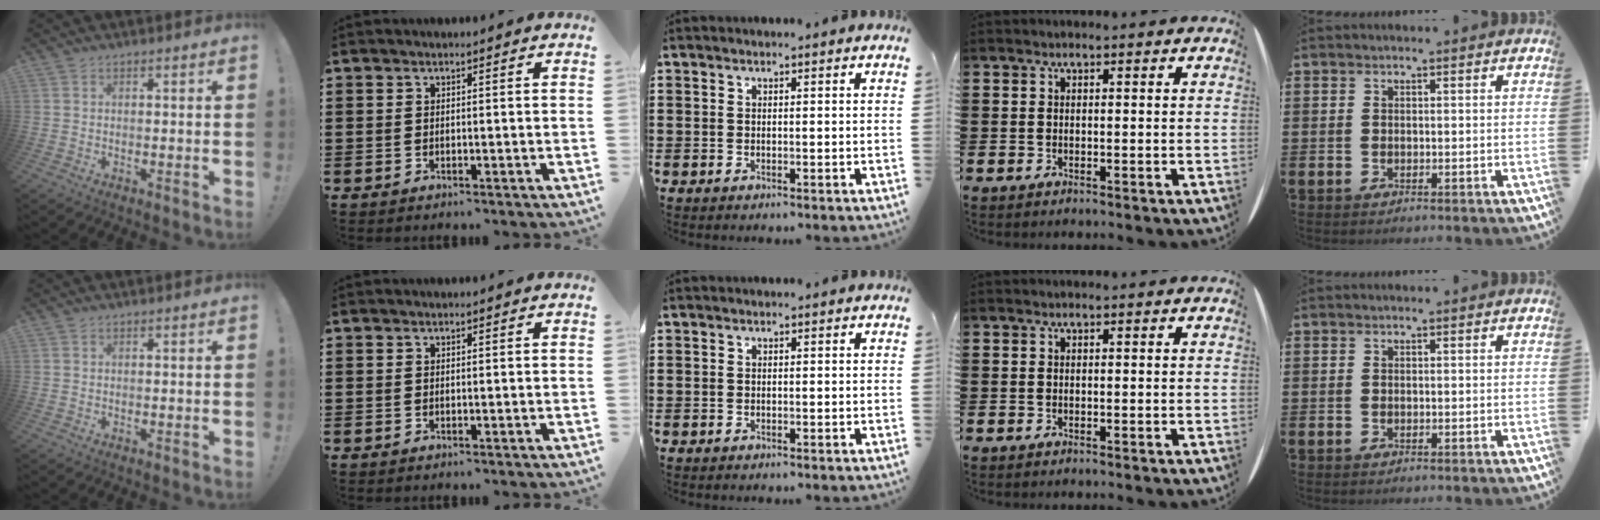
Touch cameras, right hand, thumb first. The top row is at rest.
{}